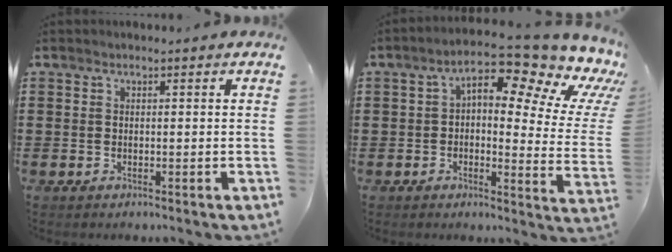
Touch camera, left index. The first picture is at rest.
{"total": 10.2, "force": [6.1, 2.8, 7.7], "torque": [-0.121, -0.057, 0.094]}